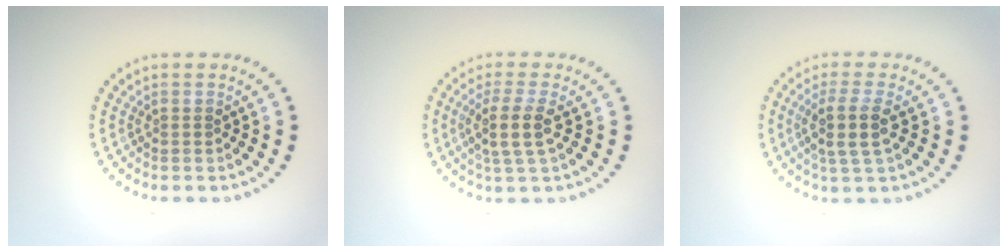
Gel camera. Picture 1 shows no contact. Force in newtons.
{"total": 3.0, "press": 2.5, "slide": 1.6}
{"total": 2.9, "press": 2.5, "slide": 1.5}